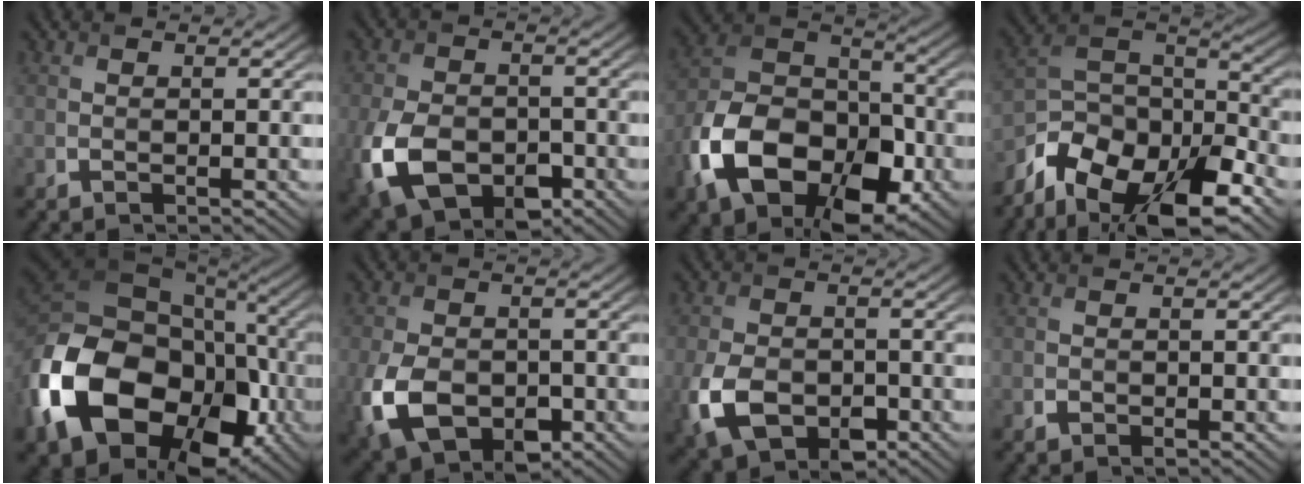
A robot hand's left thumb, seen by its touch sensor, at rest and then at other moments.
{"total": 10.9, "force": [-3.9, 7.3, 7.0], "torque": [-0.175, -0.035, -0.065]}
{"total": 16.4, "force": [-7.4, 10.3, 10.4], "torque": [-0.206, -0.033, -0.141]}
{"total": 15.9, "force": [-10.1, 7.7, 9.6], "torque": [-0.233, -0.027, -0.169]}
{"total": 20.9, "force": [-5.9, 14.7, 13.6], "torque": [-0.327, -0.040, -0.088]}
{"total": 9.9, "force": [-3.1, 6.8, 6.4], "torque": [-0.160, -0.038, -0.051]}
{"total": 8.4, "force": [-3.0, 5.7, 5.4], "torque": [-0.129, -0.029, -0.051]}
{"total": 0.9, "force": [-0.5, 0.6, 0.4], "torque": [-0.007, -0.004, -0.009]}